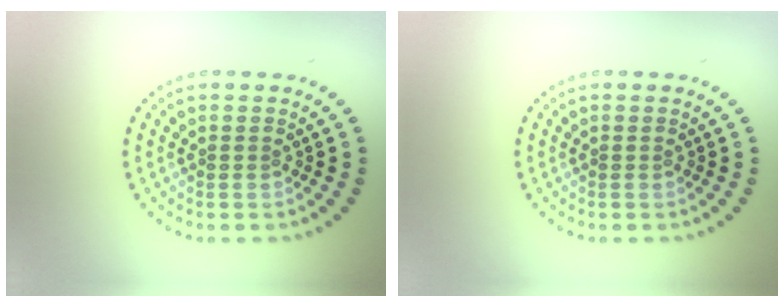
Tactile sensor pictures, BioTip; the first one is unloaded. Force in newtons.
{"total": 0.0}